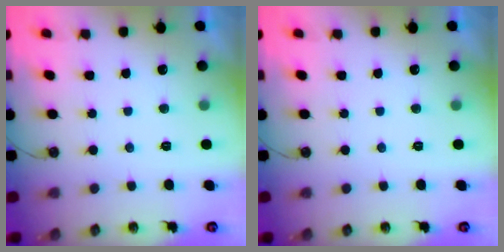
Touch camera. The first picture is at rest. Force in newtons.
{"total": 0.0}